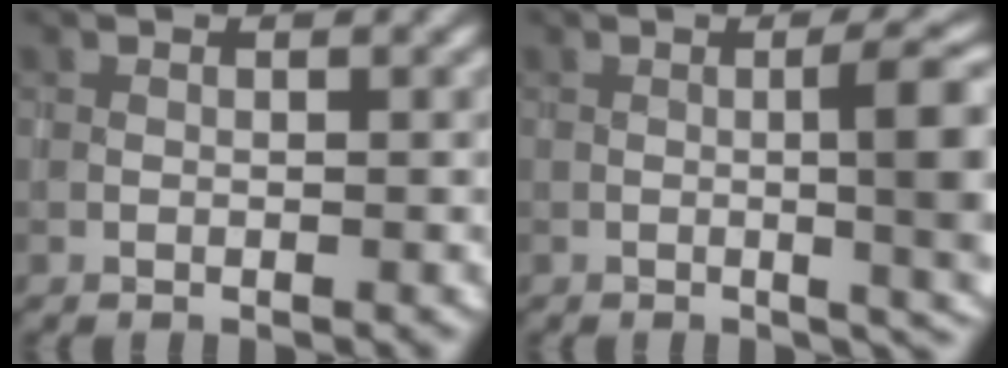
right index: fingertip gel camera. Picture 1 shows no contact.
{"total": 7.7, "force": [-0.5, 2.3, 7.3], "torque": [-0.084, -0.002, -0.003]}